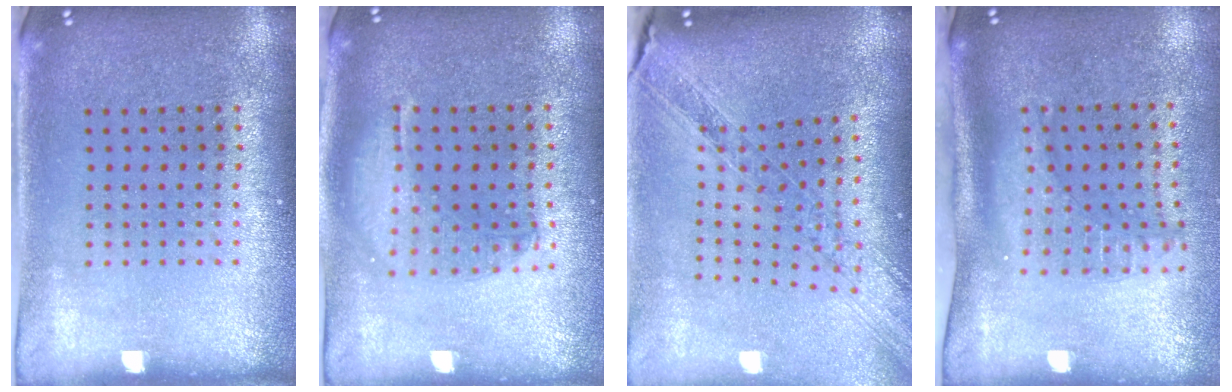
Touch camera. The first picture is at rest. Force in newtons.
{"total": 1.3, "press": 1.2, "slide": 0.4}
{"total": 1.6, "press": 1.5, "slide": 0.6}
{"total": 2.2, "press": 1.6, "slide": 1.5}